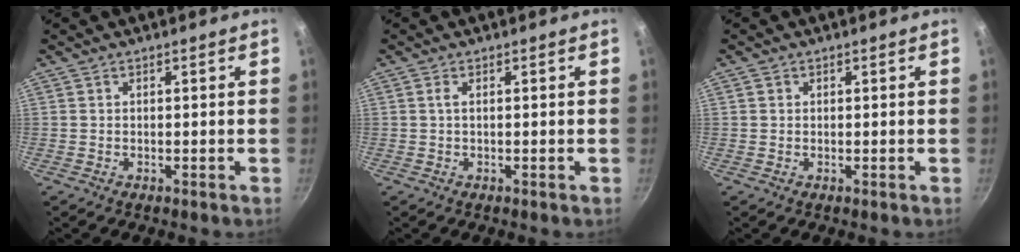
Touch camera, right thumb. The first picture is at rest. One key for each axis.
{"total": 1.0, "fx": 0.0, "fy": 0.1, "fz": 1.0, "tx": -0.024, "ty": 0.002, "tz": -0.002}
{"total": 0.8, "fx": 0.2, "fy": 0.8, "fz": 0.2, "tx": 0.000, "ty": 0.003, "tz": 0.002}